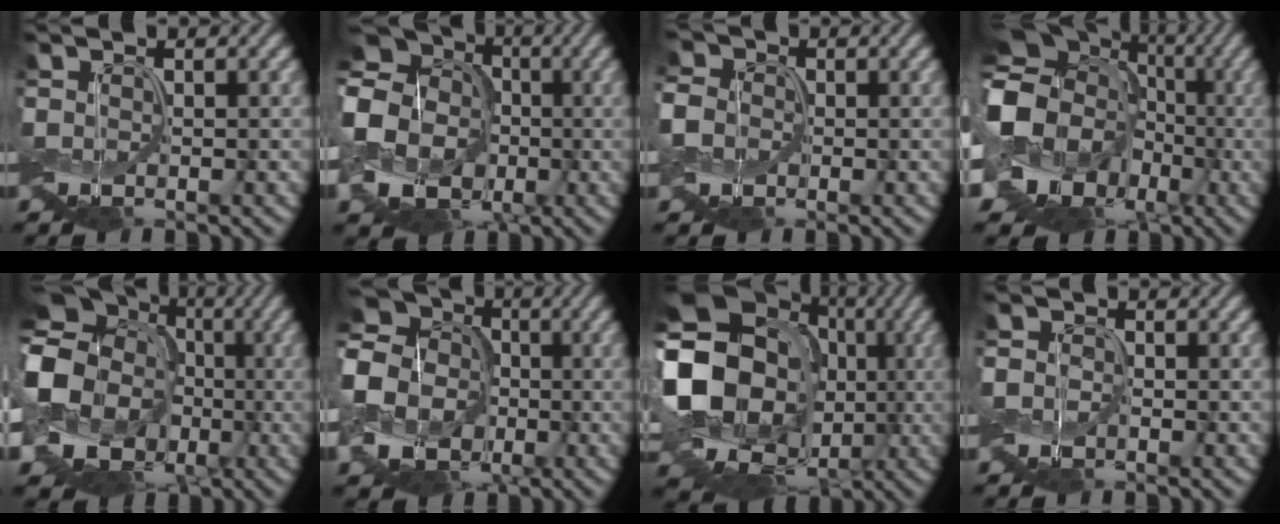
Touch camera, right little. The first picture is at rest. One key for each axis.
{"total": 18.7, "fx": -2.8, "fy": 16.9, "fz": 7.4, "tx": -0.196, "ty": -0.002, "tz": -0.100}
{"total": 4.0, "fx": -0.3, "fy": 3.5, "fz": 1.8, "tx": -0.068, "ty": 0.010, "tz": -0.017}
{"total": 16.1, "fx": -2.2, "fy": 13.9, "fz": 7.8, "tx": -0.140, "ty": -0.018, "tz": -0.072}
{"total": 16.1, "fx": -0.4, "fy": 14.4, "fz": 7.3, "tx": -0.154, "ty": -0.020, "tz": -0.043}
{"total": 16.6, "fx": -3.1, "fy": 15.1, "fz": 6.4, "tx": -0.176, "ty": 0.001, "tz": -0.101}
{"total": 20.6, "fx": -0.6, "fy": 17.3, "fz": 11.1, "tx": -0.199, "ty": -0.025, "tz": -0.034}
{"total": 1.7, "fx": -0.4, "fy": 1.5, "fz": 0.6, "tx": -0.022, "ty": 0.003, "tz": -0.011}